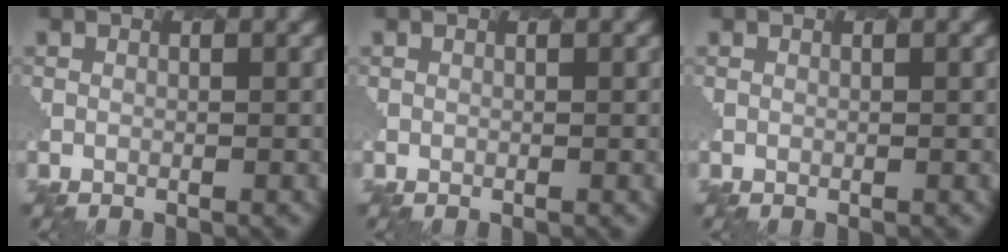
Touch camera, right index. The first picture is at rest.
{"total": 0.0}
{"total": 0.0}